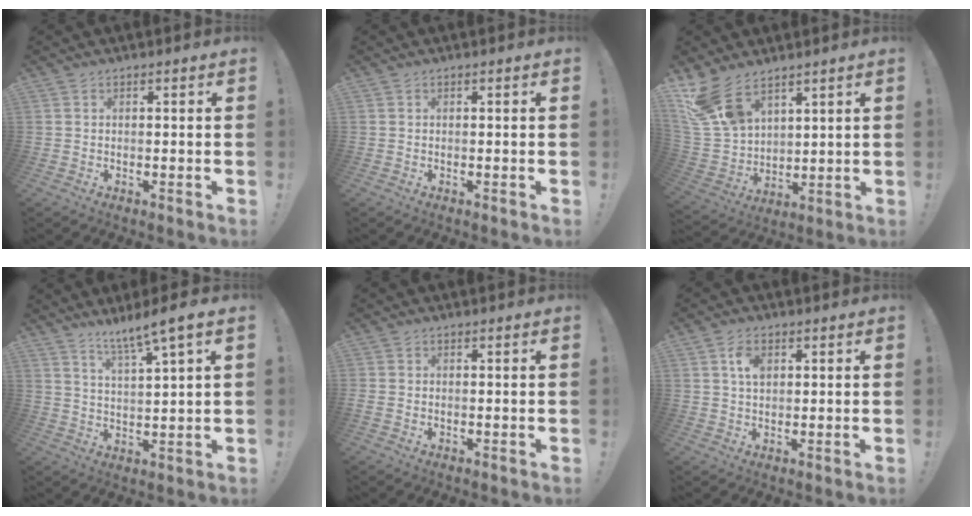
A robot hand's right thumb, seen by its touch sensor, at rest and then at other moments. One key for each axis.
{"total": 0.0}
{"total": 14.4, "fx": 9.8, "fy": 7.9, "fz": 7.0, "tx": -0.151, "ty": -0.055, "tz": 0.193}
{"total": 7.2, "fx": 5.8, "fy": -0.8, "fz": 4.2, "tx": -0.073, "ty": -0.039, "tz": 0.093}
{"total": 0.7, "fx": 0.2, "fy": 0.5, "fz": 0.5, "tx": -0.001, "ty": -0.001, "tz": 0.003}
{"total": 4.6, "fx": 1.3, "fy": 2.9, "fz": 3.3, "tx": -0.045, "ty": -0.001, "tz": 0.020}